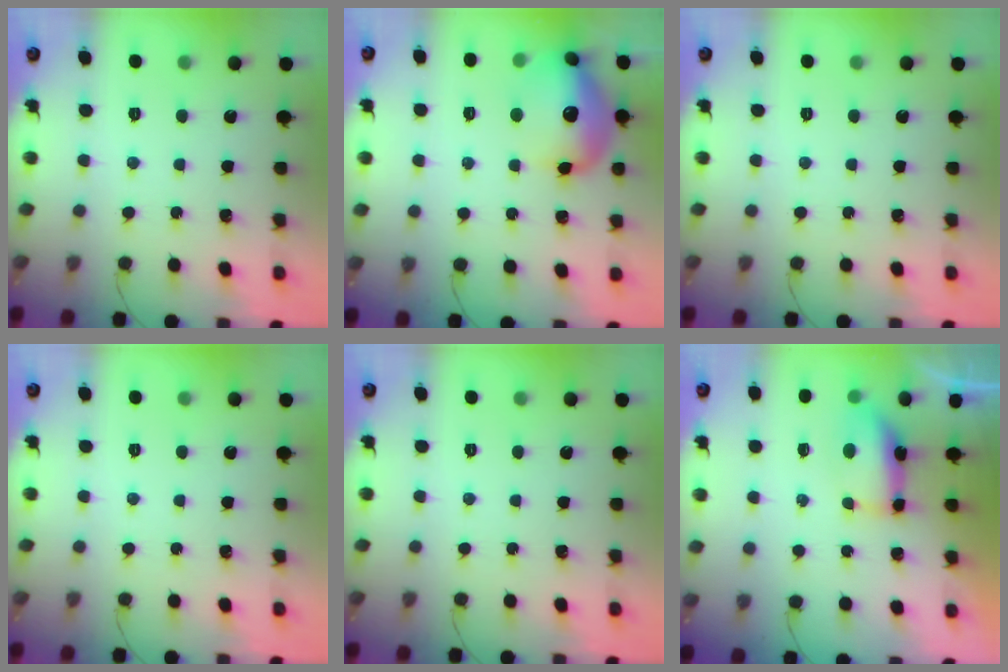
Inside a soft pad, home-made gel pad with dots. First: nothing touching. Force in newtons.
{"total": 17.1, "press": 17.1, "slide": 1.3}
{"total": 0.0}
{"total": 0.0}
{"total": 0.0}
{"total": 9.0, "press": 8.1, "slide": 3.9}